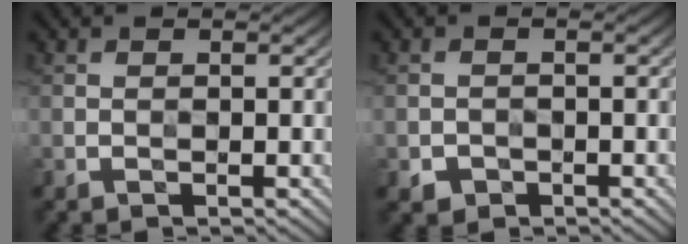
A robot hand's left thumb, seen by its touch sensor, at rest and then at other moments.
{"total": 1.5, "force": [-0.9, 1.1, 0.4], "torque": [-0.005, -0.004, -0.018]}